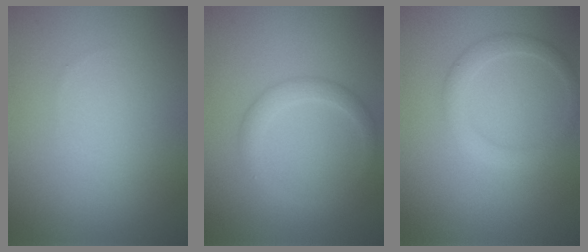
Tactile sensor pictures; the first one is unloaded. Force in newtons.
{"total": 2.1, "press": 2.1, "slide": 0.2}
{"total": 2.1, "press": 2.1, "slide": 0.1}